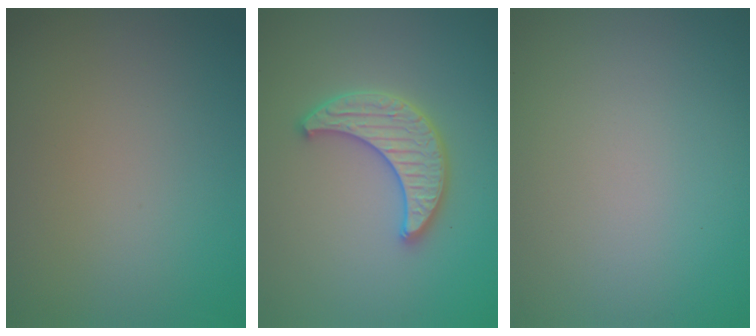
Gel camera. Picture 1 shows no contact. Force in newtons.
{"total": 3.8, "press": 3.6, "slide": 1.0}
{"total": 0.0}